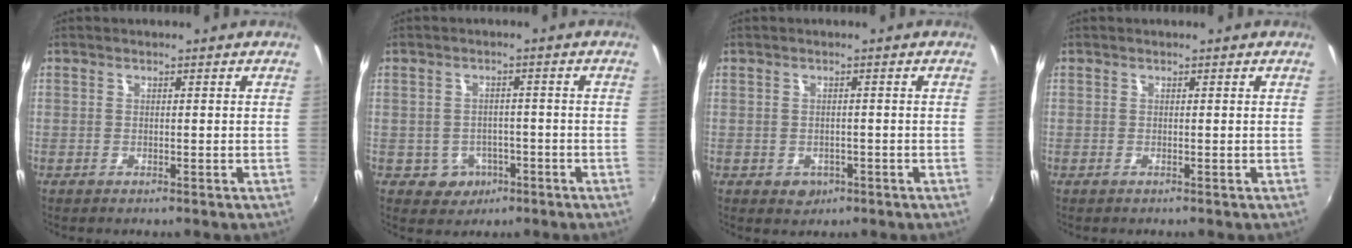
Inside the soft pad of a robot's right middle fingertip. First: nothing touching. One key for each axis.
{"total": 4.9, "fx": -2.0, "fy": 4.3, "fz": 1.1, "tx": -0.035, "ty": 0.007, "tz": -0.020}
{"total": 3.0, "fx": -1.2, "fy": 2.5, "fz": 1.1, "tx": -0.026, "ty": -0.005, "tz": -0.012}
{"total": 0.0}